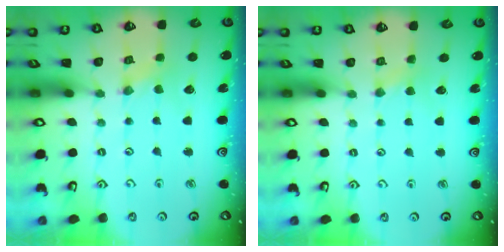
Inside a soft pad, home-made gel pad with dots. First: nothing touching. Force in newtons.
{"total": 2.5, "press": 2.4, "slide": 0.4}